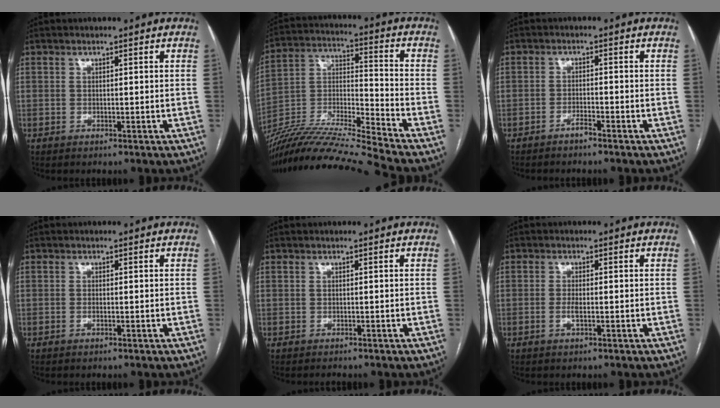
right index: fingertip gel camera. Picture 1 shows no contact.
{"total": 18.8, "force": [-17.2, -2.4, 7.2], "torque": [-0.143, 0.010, -0.314]}
{"total": 1.7, "force": [-1.5, 0.1, 0.8], "torque": [-0.016, 0.001, -0.027]}
{"total": 0.6, "force": [-0.2, 0.2, 0.5], "torque": [-0.011, 0.000, -0.003]}
{"total": 0.8, "force": [-0.7, 0.3, 0.1], "torque": [-0.007, -0.001, -0.010]}
{"total": 1.8, "force": [-0.5, 0.5, 1.7], "torque": [-0.034, -0.001, -0.009]}